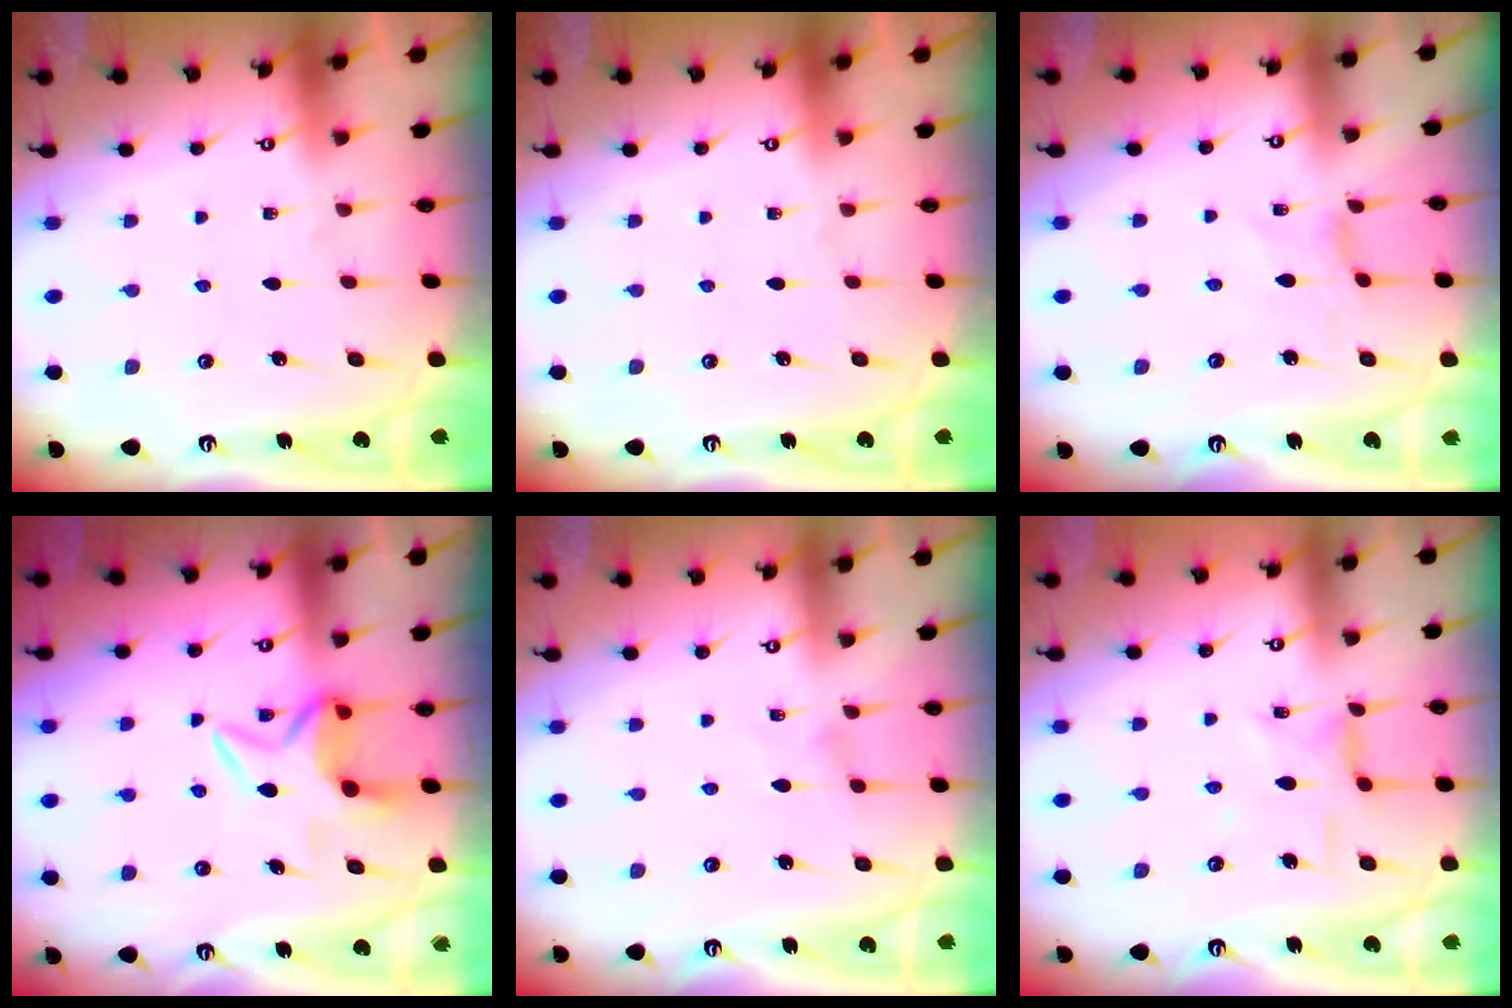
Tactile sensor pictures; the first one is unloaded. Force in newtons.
{"total": 0.0}
{"total": 1.0, "press": 0.9, "slide": 0.4}
{"total": 6.8, "press": 6.8, "slide": 1.0}
{"total": 0.5, "press": 0.5, "slide": 0.1}
{"total": 5.1, "press": 5.1, "slide": 0.3}